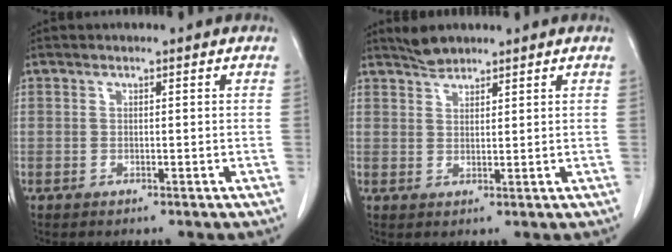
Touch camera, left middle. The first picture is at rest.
{"total": 2.7, "force": [2.6, 0.5, 0.5], "torque": [-0.014, 0.005, 0.049]}